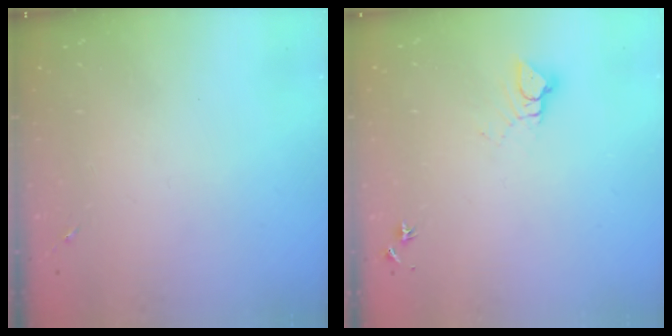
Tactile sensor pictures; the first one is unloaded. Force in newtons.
{"total": 4.7, "press": 4.7, "slide": 0.3}